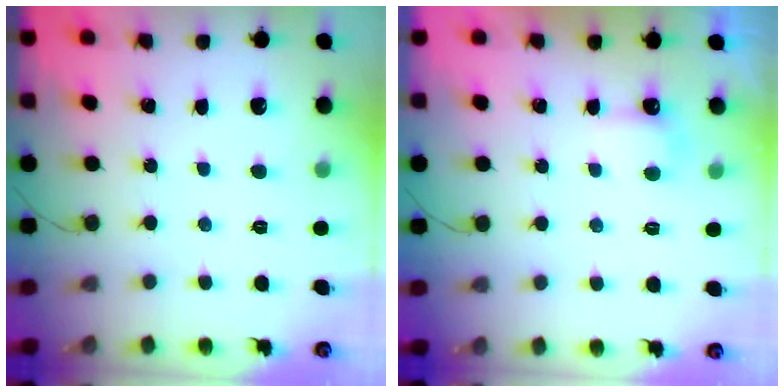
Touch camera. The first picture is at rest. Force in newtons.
{"total": 3.4, "press": 3.3, "slide": 0.8}